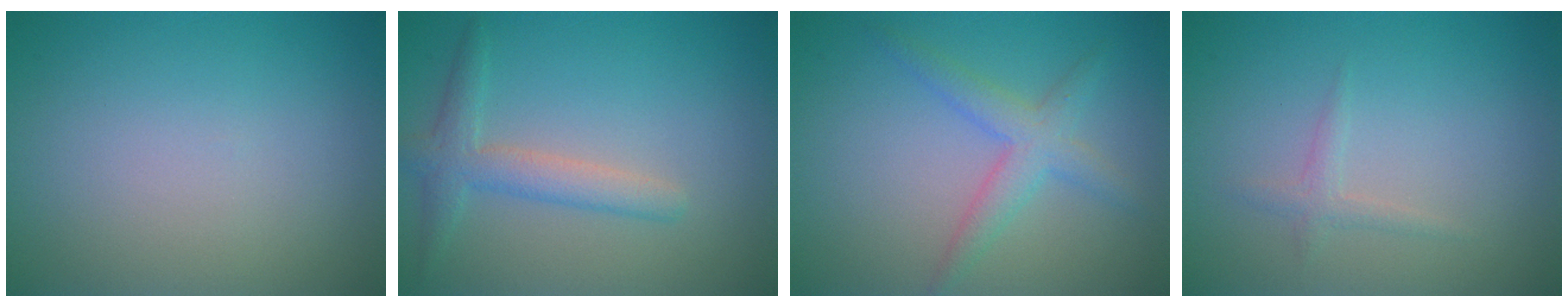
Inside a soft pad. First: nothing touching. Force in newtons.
{"total": 2.9, "press": 2.9, "slide": 0.1}
{"total": 2.9, "press": 2.9, "slide": 0.1}
{"total": 1.1, "press": 1.0, "slide": 0.1}